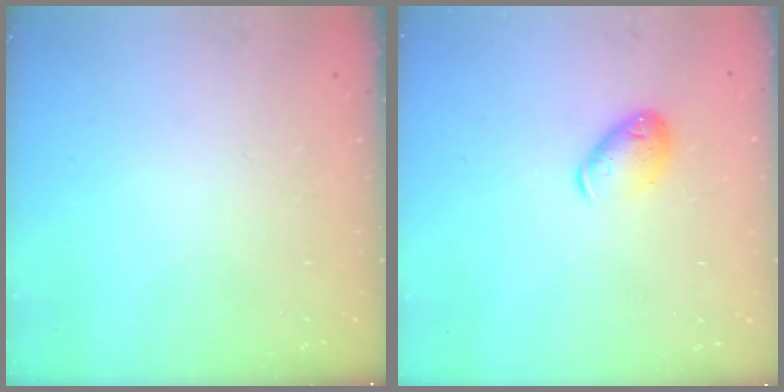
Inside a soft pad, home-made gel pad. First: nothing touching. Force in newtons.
{"total": 8.3, "press": 8.2, "slide": 1.2}